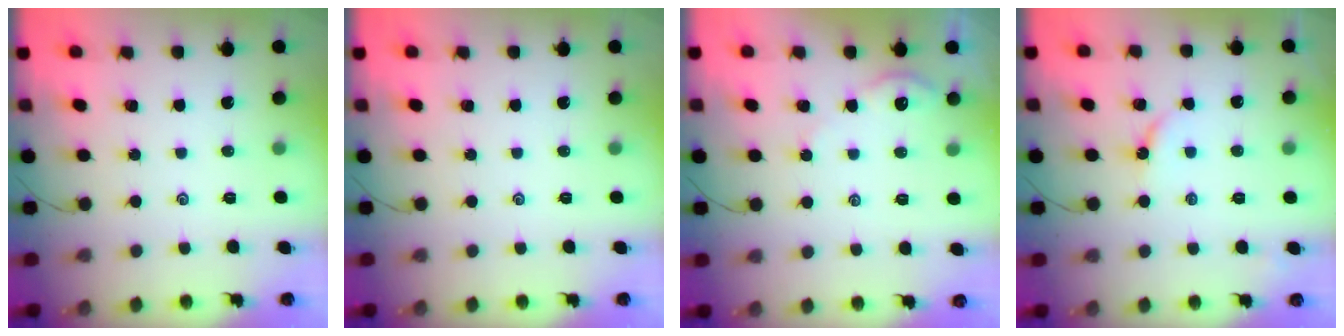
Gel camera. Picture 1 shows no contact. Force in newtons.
{"total": 0.0}
{"total": 2.4, "press": 2.4, "slide": 0.3}
{"total": 2.9, "press": 2.9, "slide": 0.4}